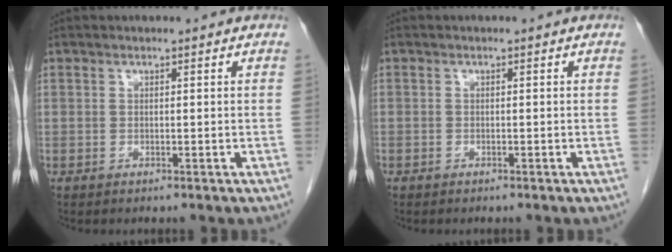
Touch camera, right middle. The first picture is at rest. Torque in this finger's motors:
{"motor_torque": [0.11, -0.28, -0.14, -0.16]}